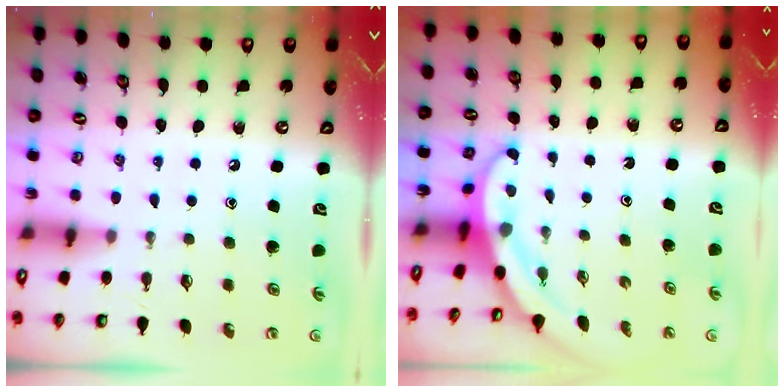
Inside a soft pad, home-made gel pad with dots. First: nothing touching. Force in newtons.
{"total": 3.3, "press": 3.3, "slide": 0.1}